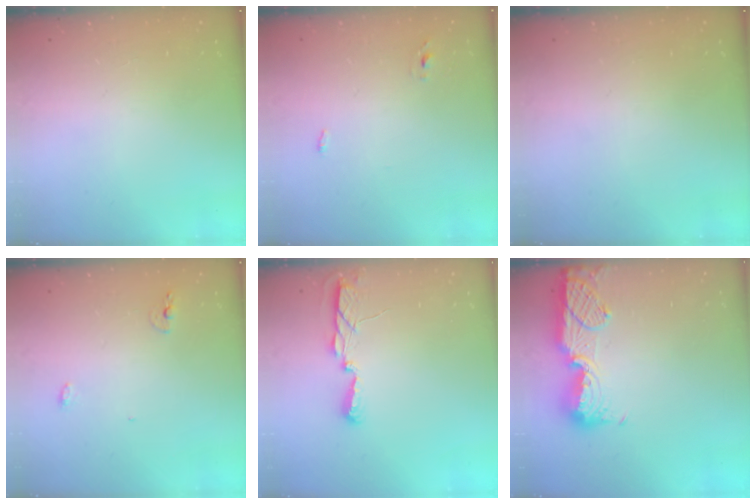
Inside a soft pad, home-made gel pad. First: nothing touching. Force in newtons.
{"total": 2.7, "press": 2.6, "slide": 0.8}
{"total": 0.0}
{"total": 4.3, "press": 4.2, "slide": 0.9}
{"total": 5.5, "press": 5.5, "slide": 0.6}
{"total": 13.9, "press": 13.8, "slide": 1.2}